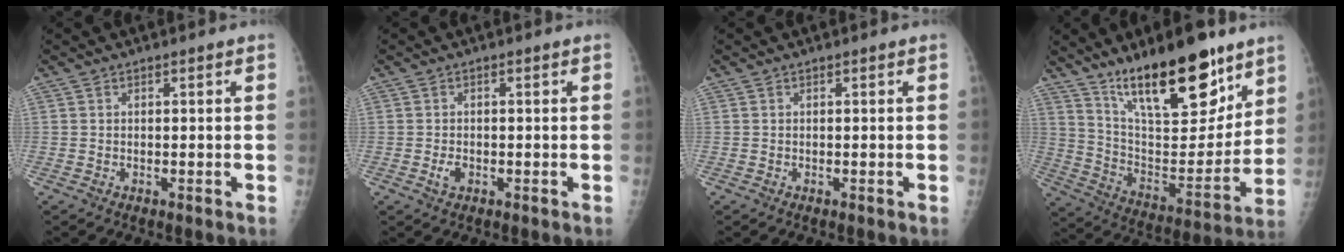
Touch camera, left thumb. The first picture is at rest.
{"total": 1.9, "force": [-0.6, 1.2, 1.3], "torque": [-0.022, 0.000, -0.010]}
{"total": 0.0}
{"total": 23.3, "force": [15.6, 7.9, 15.3], "torque": [-0.199, -0.081, 0.268]}